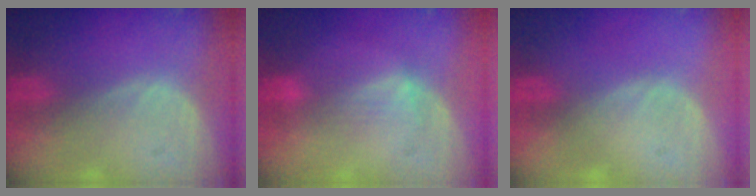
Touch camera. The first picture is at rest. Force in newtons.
{"total": 3.2, "press": 3.2, "slide": 0.4}
{"total": 0.0}